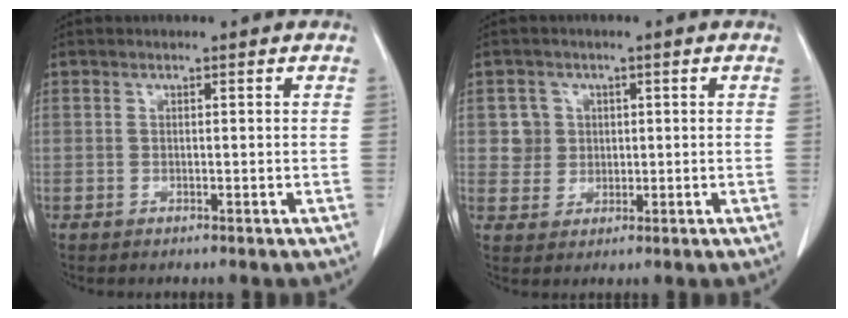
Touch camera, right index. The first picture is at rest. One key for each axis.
{"total": 3.9, "fx": 1.0, "fy": 3.8, "fz": 0.1, "tx": 0.007, "ty": 0.009, "tz": 0.020}